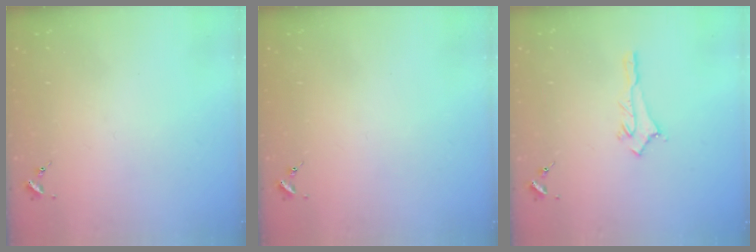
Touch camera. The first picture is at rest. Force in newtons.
{"total": 0.0}
{"total": 2.8, "press": 2.8, "slide": 0.3}